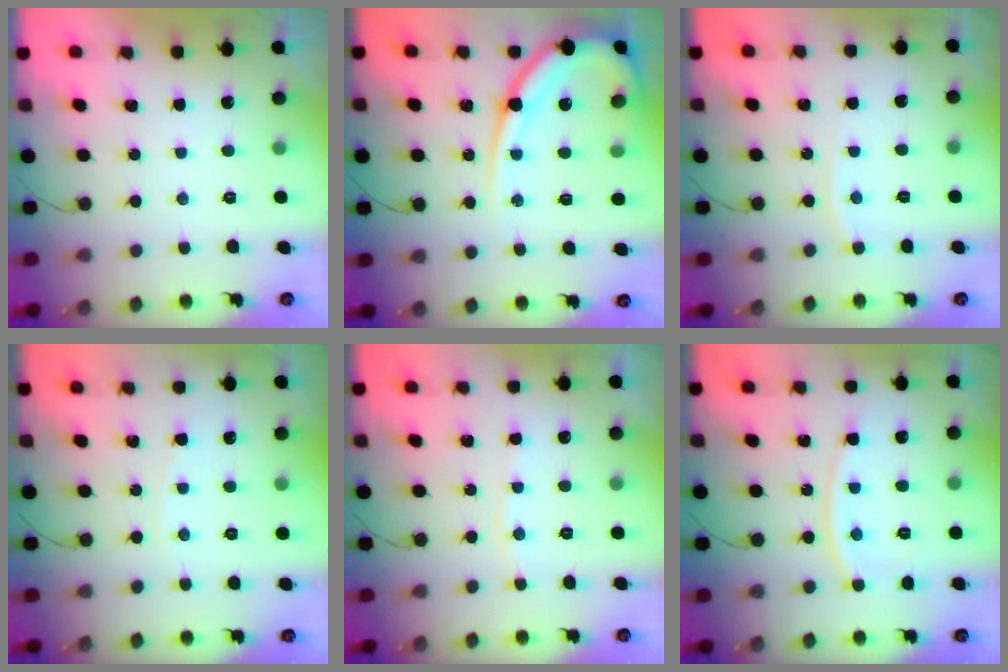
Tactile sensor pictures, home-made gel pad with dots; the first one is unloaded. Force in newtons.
{"total": 14.4, "press": 14.3, "slide": 1.1}
{"total": 4.1, "press": 4.1, "slide": 0.6}
{"total": 2.3, "press": 2.3, "slide": 0.3}
{"total": 2.9, "press": 2.8, "slide": 0.4}
{"total": 9.7, "press": 9.6, "slide": 1.2}